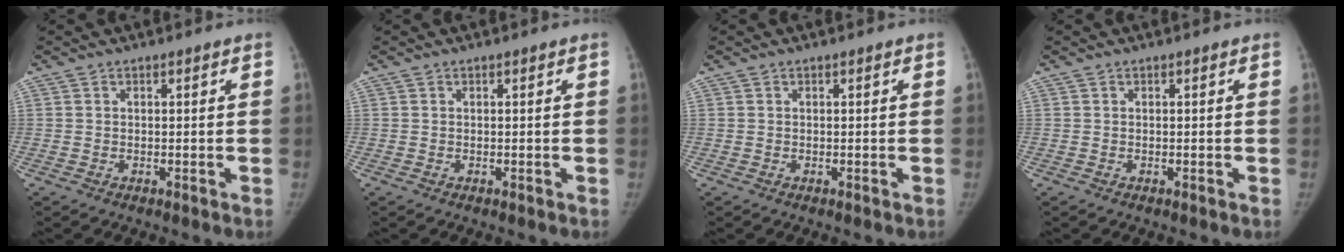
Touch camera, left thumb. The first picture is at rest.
{"total": 0.0}
{"total": 0.0}
{"total": 0.0}